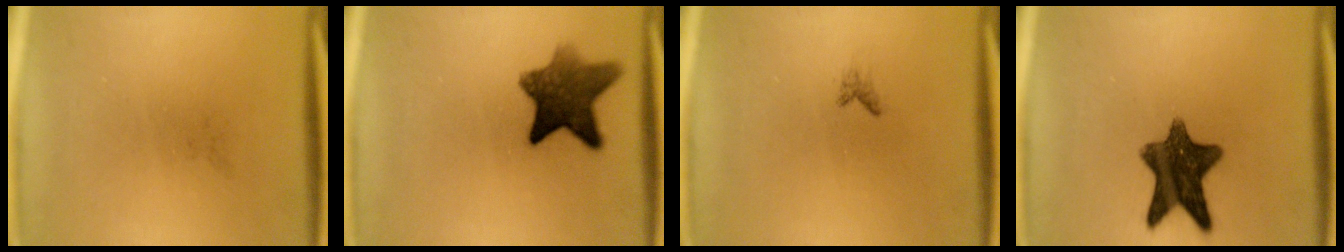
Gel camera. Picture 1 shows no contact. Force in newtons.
{"total": 9.4}
{"total": 0.6}
{"total": 11.1}